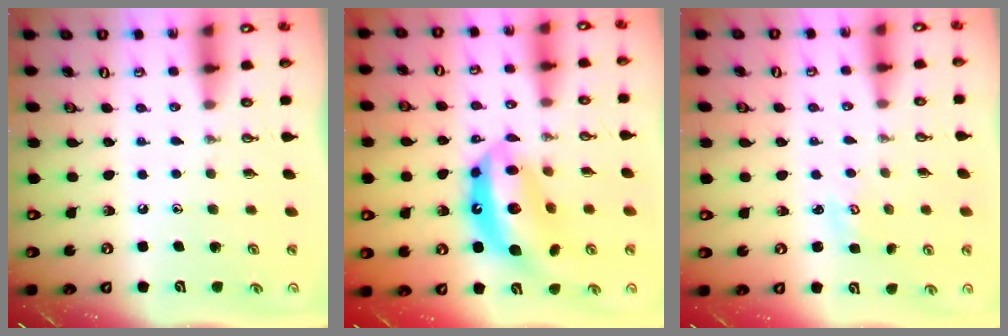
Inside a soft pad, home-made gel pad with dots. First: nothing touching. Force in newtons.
{"total": 15.0, "press": 14.9, "slide": 1.3}
{"total": 2.0, "press": 1.9, "slide": 0.2}